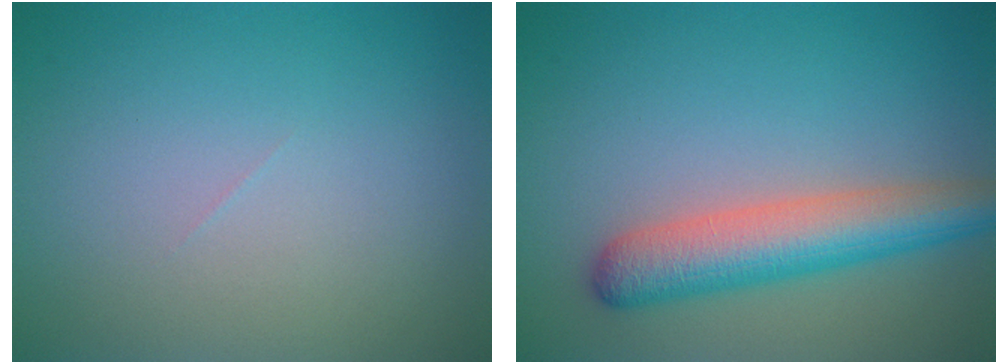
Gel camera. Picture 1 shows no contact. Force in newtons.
{"total": 5.7, "press": 5.7, "slide": 0.2}